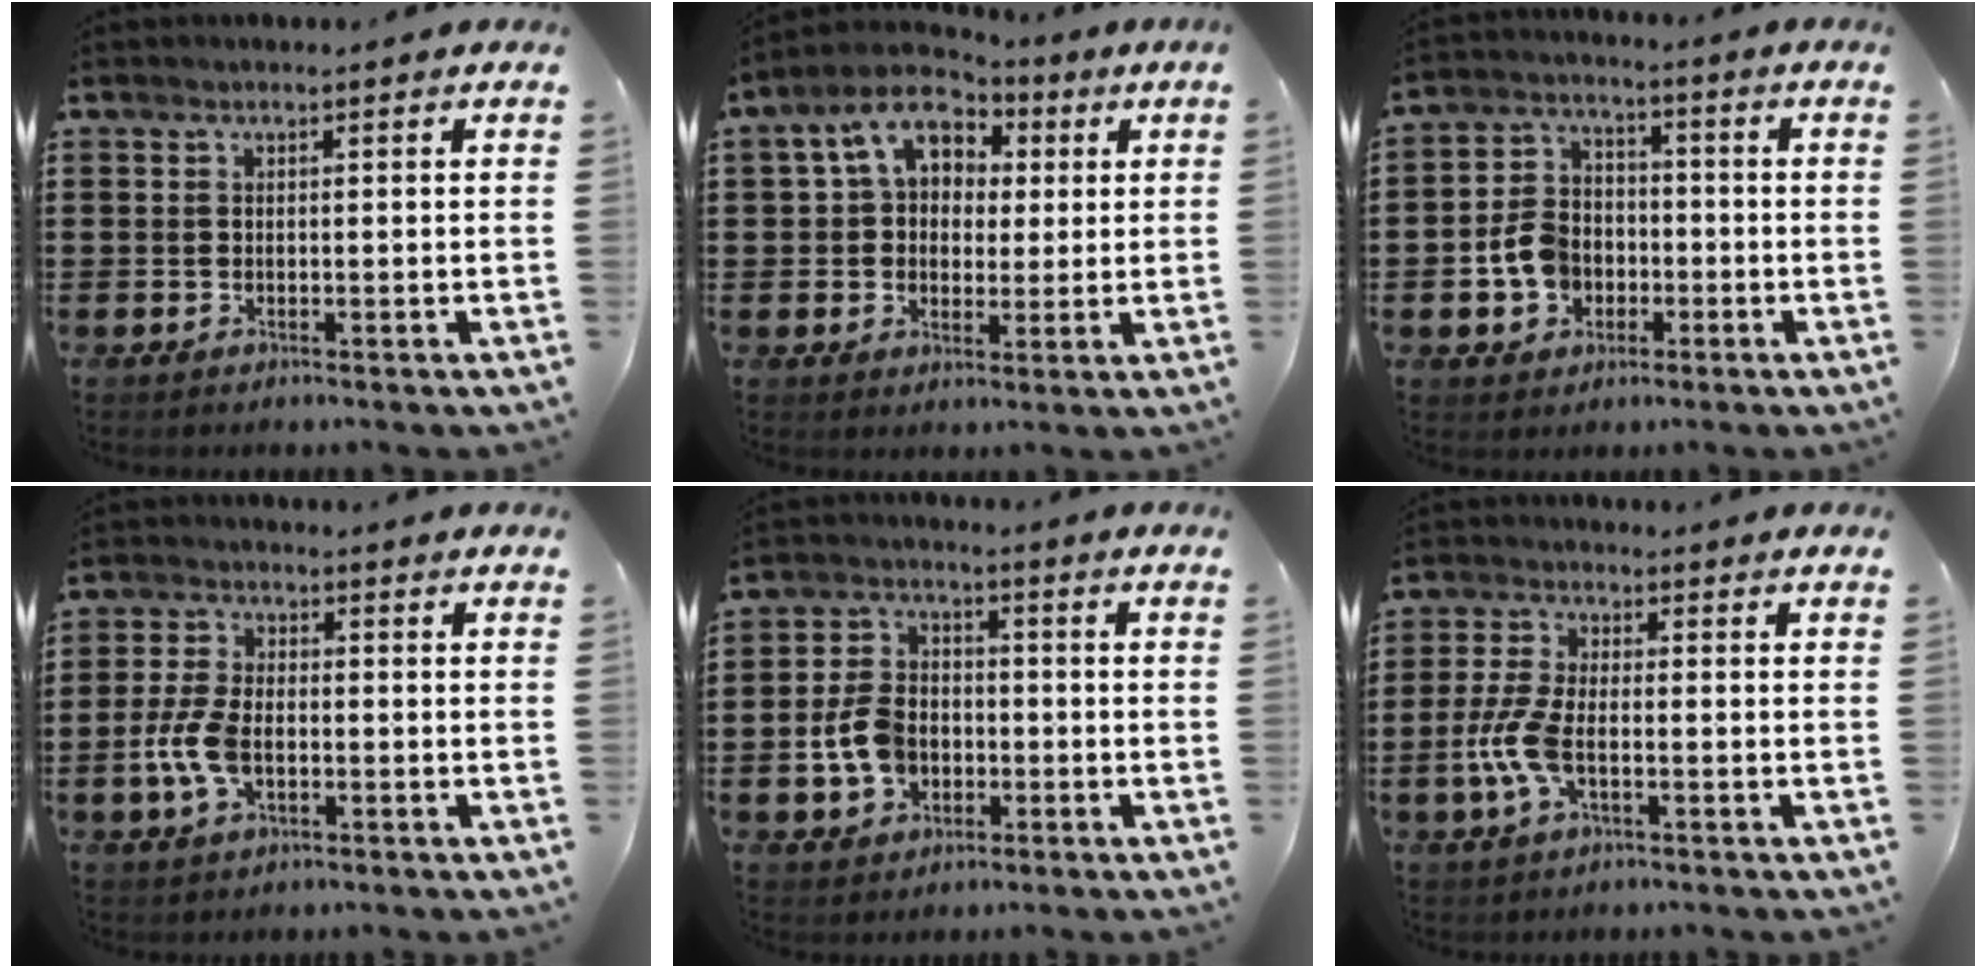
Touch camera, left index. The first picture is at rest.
{"total": 8.9, "force": [3.8, 6.7, 4.5], "torque": [-0.100, 0.004, 0.067]}
{"total": 7.1, "force": [-2.0, 5.8, 3.6], "torque": [-0.100, 0.011, -0.040]}
{"total": 6.5, "force": [-1.5, 3.3, 5.4], "torque": [-0.133, -0.006, -0.035]}
{"total": 7.2, "force": [-1.8, 5.1, 4.7], "torque": [-0.121, 0.003, -0.039]}
{"total": 6.5, "force": [-1.9, 2.6, 5.7], "torque": [-0.135, -0.010, -0.039]}